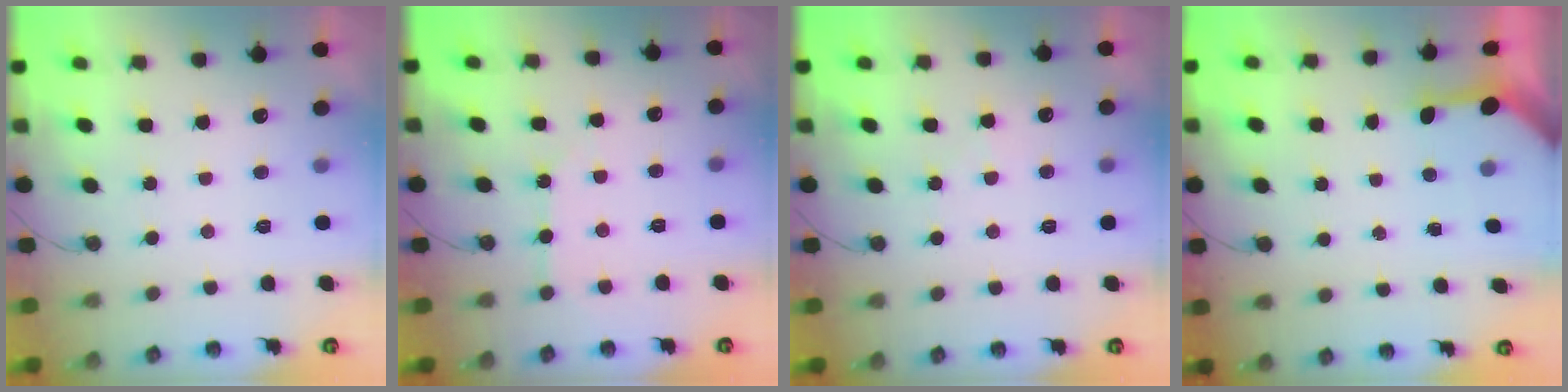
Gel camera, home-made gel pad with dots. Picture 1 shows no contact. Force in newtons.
{"total": 3.4, "press": 3.4, "slide": 0.3}
{"total": 3.4, "press": 3.3, "slide": 0.6}
{"total": 3.4, "press": 3.3, "slide": 0.4}